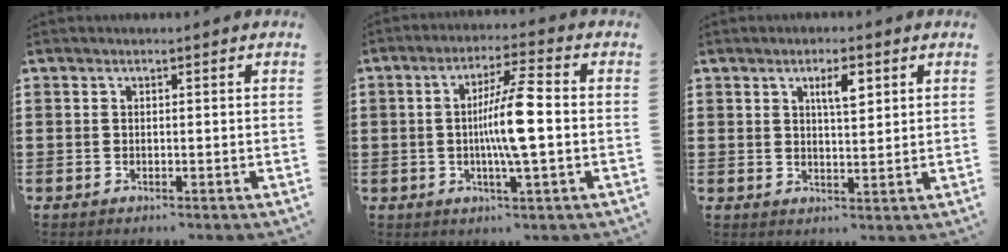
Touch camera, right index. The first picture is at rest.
{"total": 8.8, "force": [-0.6, 0.8, 8.8], "torque": [-0.168, -0.004, -0.020]}
{"total": 3.7, "force": [1.8, 1.1, 3.1], "torque": [-0.057, 0.004, 0.027]}